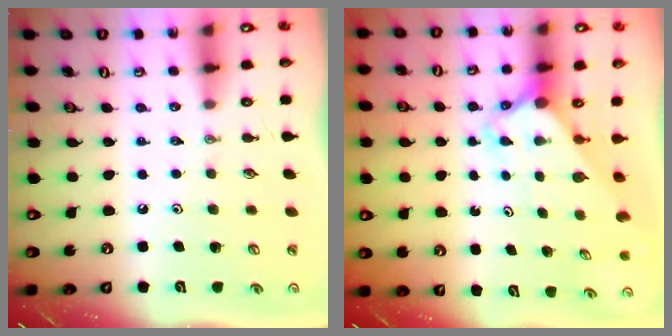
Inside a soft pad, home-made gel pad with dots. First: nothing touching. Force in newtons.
{"total": 2.8, "press": 2.8, "slide": 0.2}